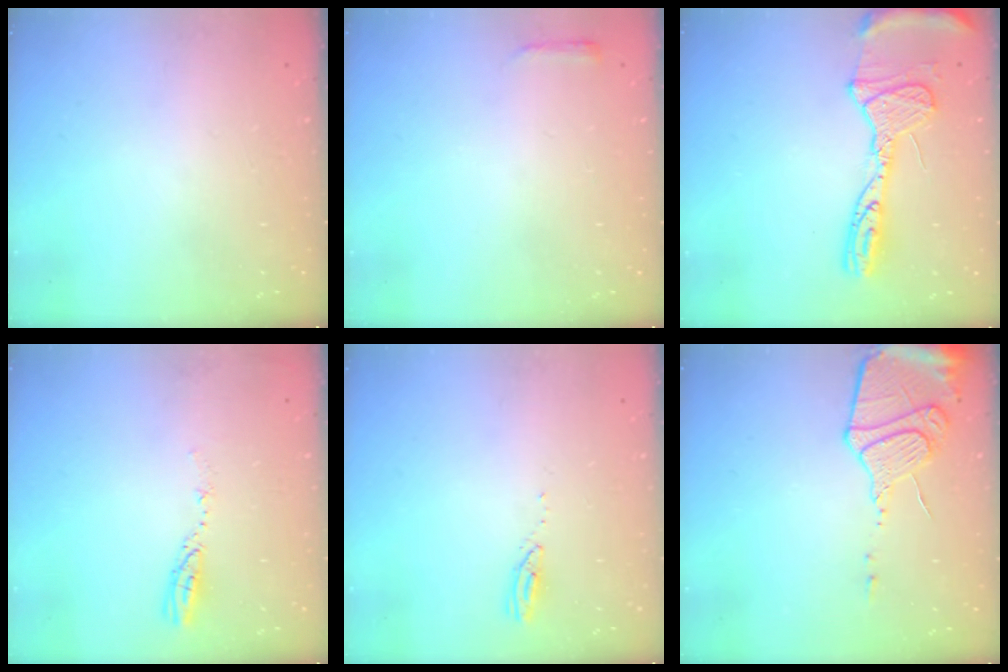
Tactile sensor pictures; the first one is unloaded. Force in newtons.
{"total": 2.4, "press": 2.3, "slide": 0.6}
{"total": 17.6, "press": 17.5, "slide": 1.7}
{"total": 4.2, "press": 4.2, "slide": 0.4}
{"total": 2.9, "press": 2.8, "slide": 0.4}
{"total": 13.9, "press": 13.8, "slide": 1.3}